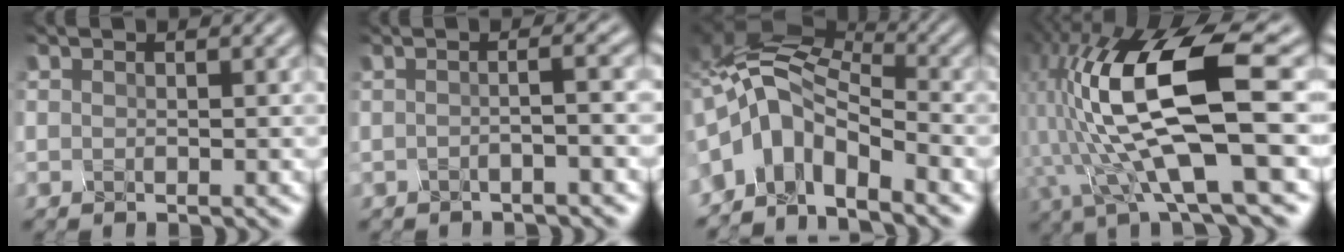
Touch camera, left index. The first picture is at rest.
{"total": 4.0, "force": [-0.1, 1.8, 3.6], "torque": [-0.020, 0.022, -0.040]}
{"total": 6.8, "force": [-3.7, 3.7, 4.4], "torque": [-0.062, 0.015, -0.091]}
{"total": 13.3, "force": [-0.6, 4.1, 12.6], "torque": [-0.251, 0.003, -0.016]}